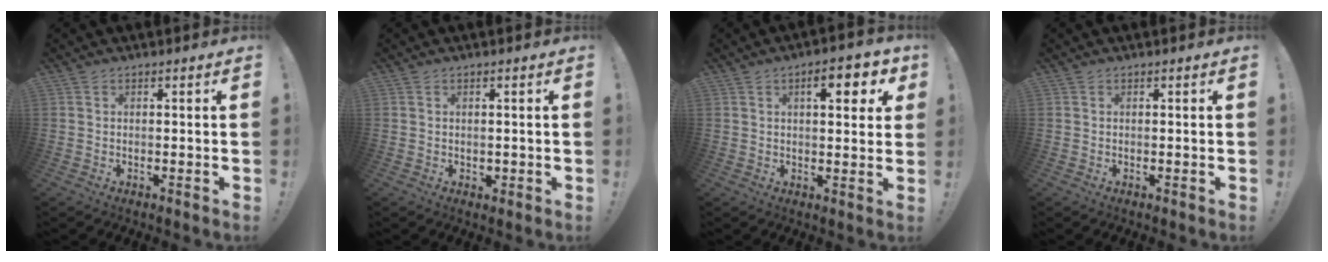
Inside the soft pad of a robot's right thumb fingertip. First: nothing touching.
{"total": 1.0, "force": [0.3, 0.9, 0.2], "torque": [0.003, 0.000, 0.003]}
{"total": 8.3, "force": [3.3, 2.7, 7.1], "torque": [-0.083, -0.010, 0.045]}
{"total": 0.0}